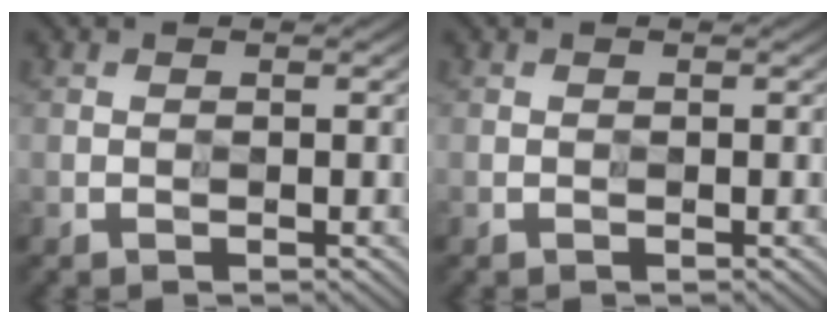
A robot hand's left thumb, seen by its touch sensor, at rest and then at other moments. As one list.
[{"total": 0.0}]